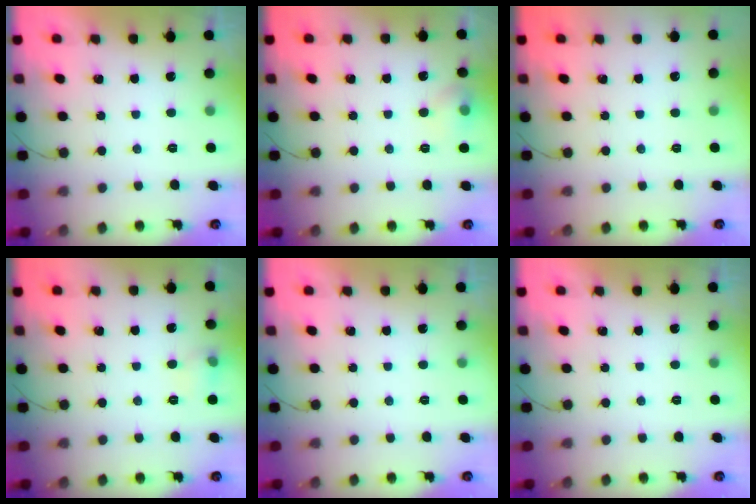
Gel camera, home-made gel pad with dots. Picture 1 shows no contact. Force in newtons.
{"total": 7.1, "press": 7.0, "slide": 1.4}
{"total": 0.0}
{"total": 6.0, "press": 5.9, "slide": 1.4}
{"total": 0.0}
{"total": 0.0}